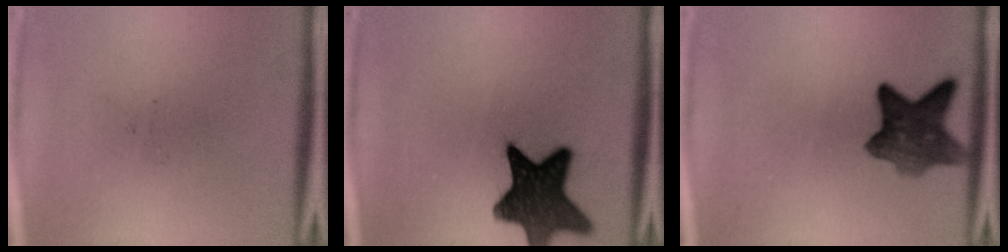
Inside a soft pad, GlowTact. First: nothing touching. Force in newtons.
{"total": 13.0}
{"total": 7.4}